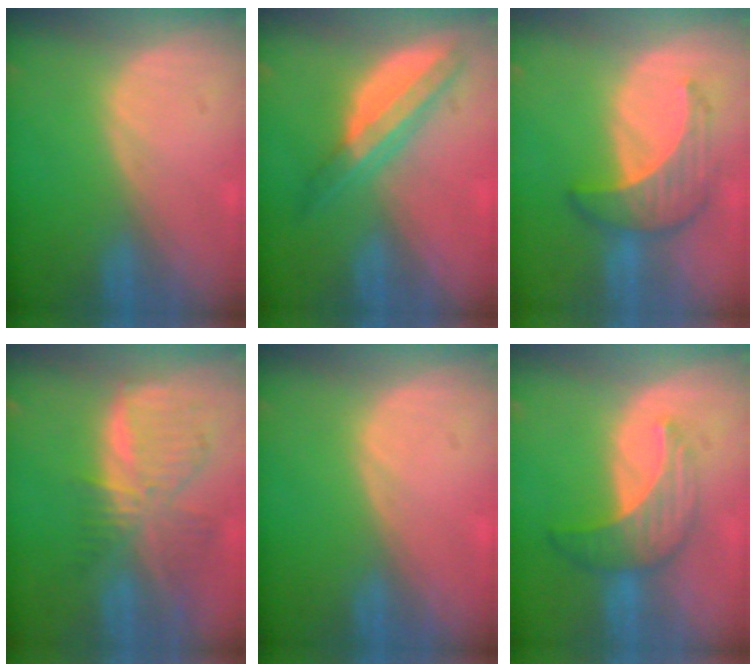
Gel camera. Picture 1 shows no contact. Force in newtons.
{"total": 6.6, "press": 5.8, "slide": 3.2}
{"total": 6.6, "press": 6.5, "slide": 1.2}
{"total": 8.7, "press": 7.5, "slide": 4.3}
{"total": 0.0}
{"total": 7.3, "press": 6.6, "slide": 3.1}